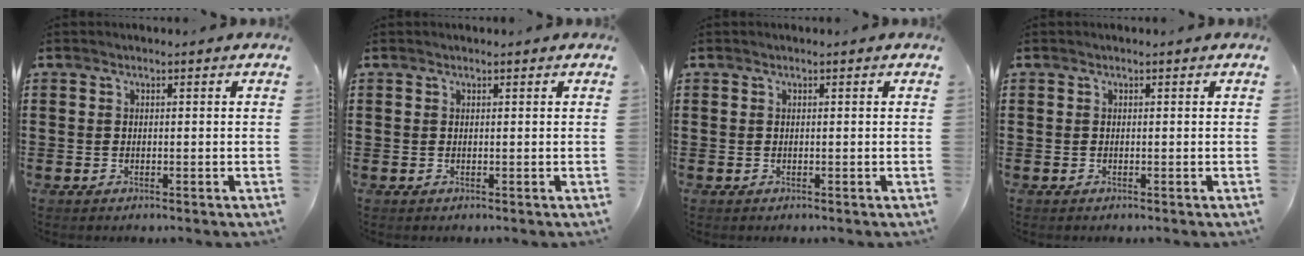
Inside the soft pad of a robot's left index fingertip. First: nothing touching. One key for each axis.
{"total": 0.0}
{"total": 0.0}
{"total": 0.0}